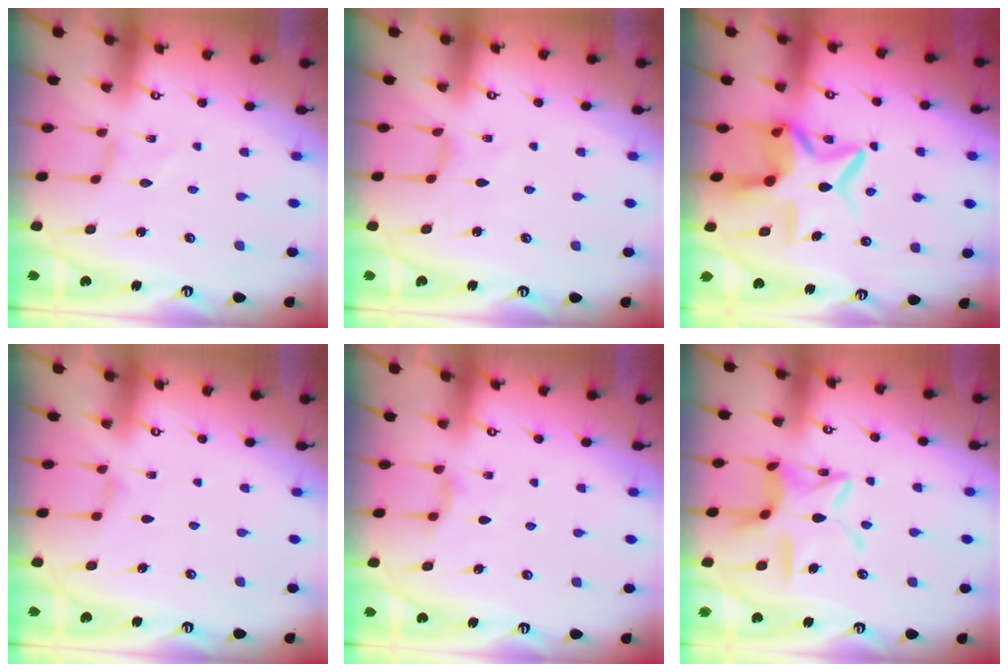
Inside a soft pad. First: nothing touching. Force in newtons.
{"total": 0.0}
{"total": 11.4, "press": 11.3, "slide": 1.5}
{"total": 1.7, "press": 1.6, "slide": 0.4}
{"total": 2.7, "press": 2.7, "slide": 0.5}
{"total": 12.9, "press": 12.8, "slide": 0.9}